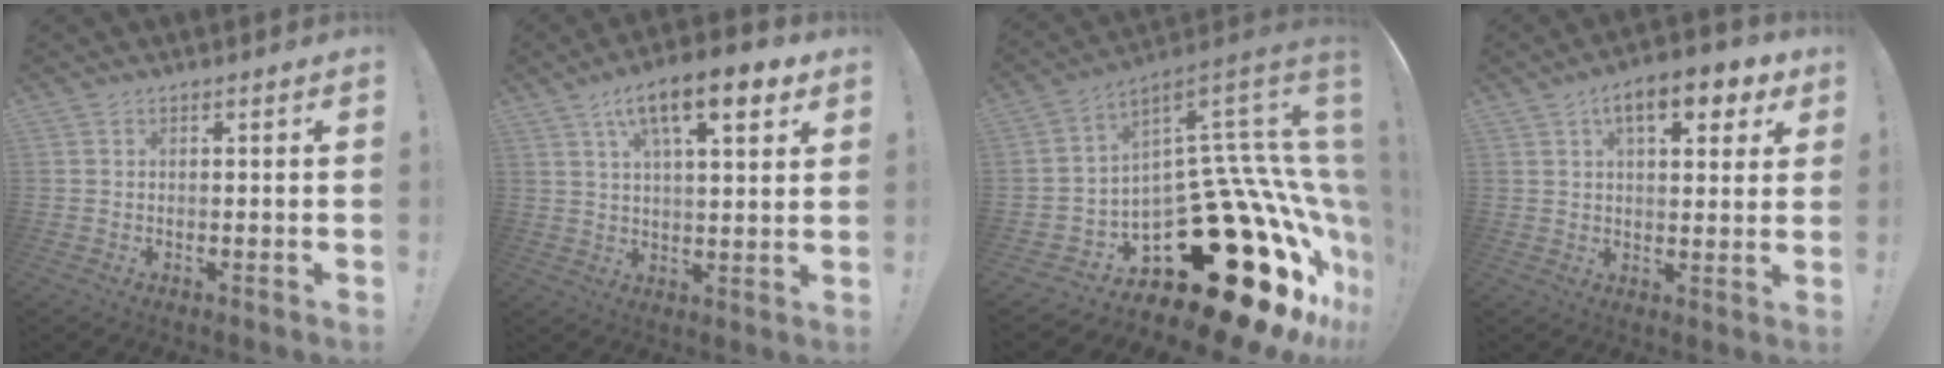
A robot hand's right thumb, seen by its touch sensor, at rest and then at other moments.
{"total": 14.0, "force": [7.0, 4.6, 11.2], "torque": [-0.164, -0.023, 0.108]}
{"total": 31.4, "force": [-12.5, 15.8, 24.1], "torque": [-0.255, -0.008, -0.138]}
{"total": 11.1, "force": [5.2, 4.8, 8.5], "torque": [-0.114, -0.012, 0.082]}